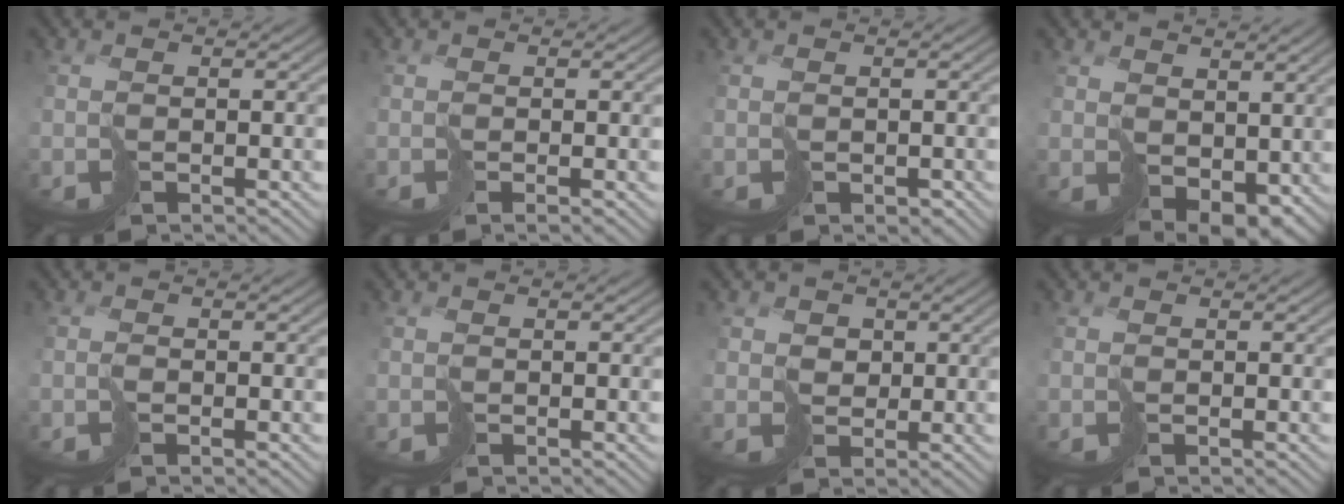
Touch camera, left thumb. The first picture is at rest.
{"total": 0.6, "force": [-0.4, -0.1, 0.4], "torque": [-0.003, 0.001, -0.004]}
{"total": 1.0, "force": [-0.1, 0.9, 0.5], "torque": [-0.002, -0.002, 0.002]}
{"total": 6.0, "force": [2.0, 4.1, 3.9], "torque": [-0.090, -0.022, 0.050]}
{"total": 0.5, "force": [-0.2, -0.3, -0.3], "torque": [0.011, 0.007, -0.006]}
{"total": 0.0}
{"total": 2.4, "force": [1.5, 1.8, -0.1], "torque": [0.002, 0.006, 0.031]}
{"total": 0.0}